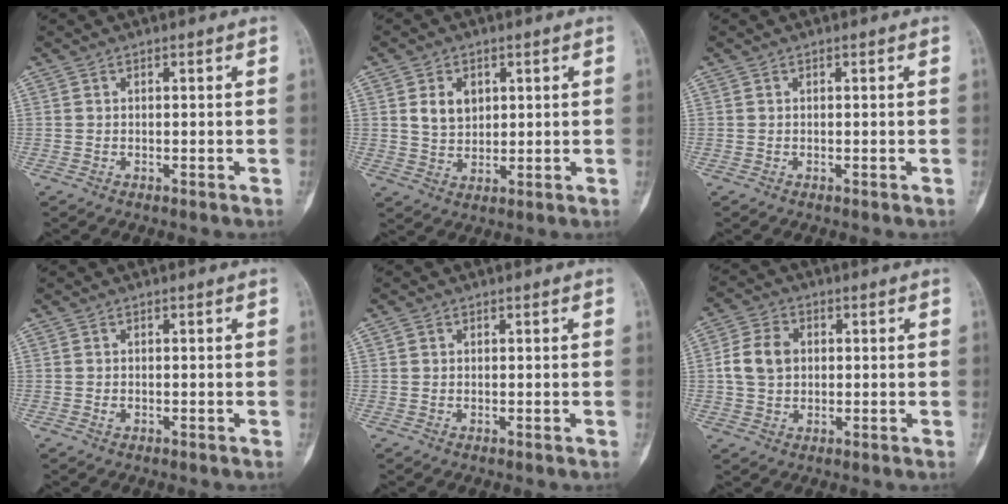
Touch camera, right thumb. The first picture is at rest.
{"total": 5.6, "force": [1.8, 4.1, 3.3], "torque": [-0.036, -0.012, 0.037]}
{"total": 0.0}
{"total": 0.7, "force": [-0.2, 0.5, 0.4], "torque": [-0.010, 0.003, -0.002]}
{"total": 2.2, "force": [0.7, 1.9, 0.9], "torque": [-0.008, 0.002, 0.011]}
{"total": 7.4, "force": [0.7, 5.7, 4.6], "torque": [-0.076, 0.011, 0.010]}